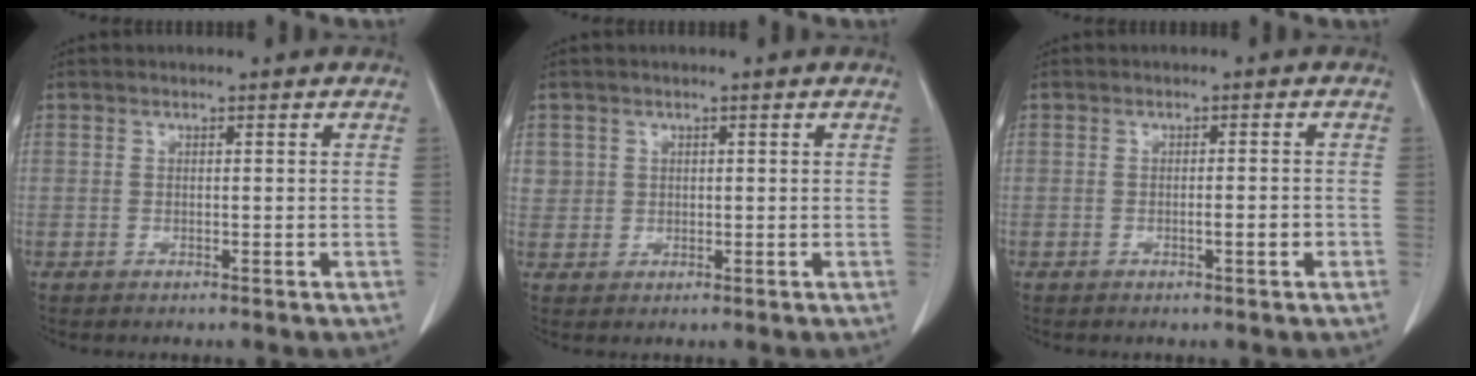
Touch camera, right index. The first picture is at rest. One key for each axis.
{"total": 2.3, "fx": 0.9, "fy": 2.1, "fz": 0.2, "tx": 0.016, "ty": 0.005, "tz": 0.017}
{"total": 1.8, "fx": -0.6, "fy": 0.2, "fz": 1.7, "tx": -0.025, "ty": 0.000, "tz": -0.007}